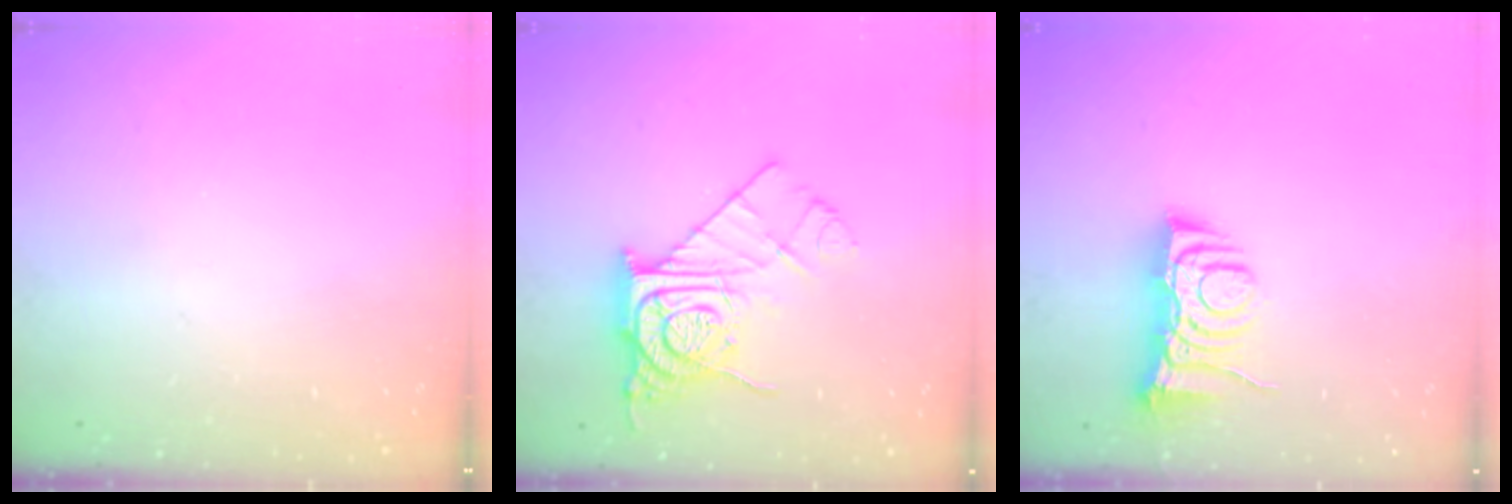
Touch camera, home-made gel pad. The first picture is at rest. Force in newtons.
{"total": 12.4, "press": 12.3, "slide": 0.9}
{"total": 8.3, "press": 8.2, "slide": 1.1}